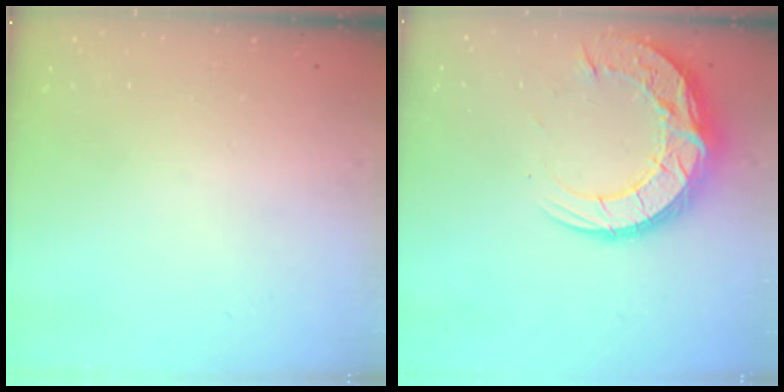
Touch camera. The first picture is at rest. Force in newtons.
{"total": 17.9, "press": 17.8, "slide": 1.3}